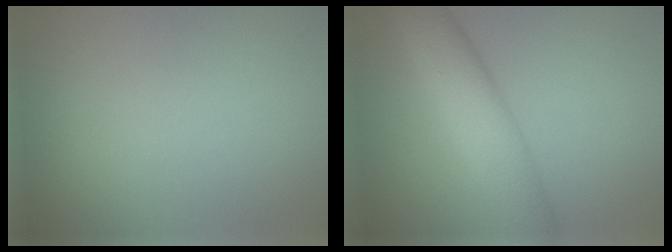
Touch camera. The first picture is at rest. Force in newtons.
{"total": 6.8, "press": 6.8, "slide": 0.5}